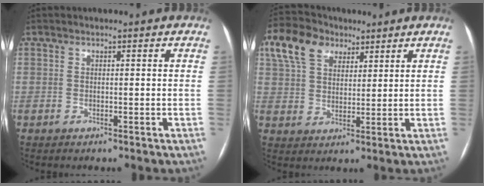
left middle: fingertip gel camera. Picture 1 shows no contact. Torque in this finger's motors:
{"motor_torque": [1.12, -1.02, 0.10, 0.13]}